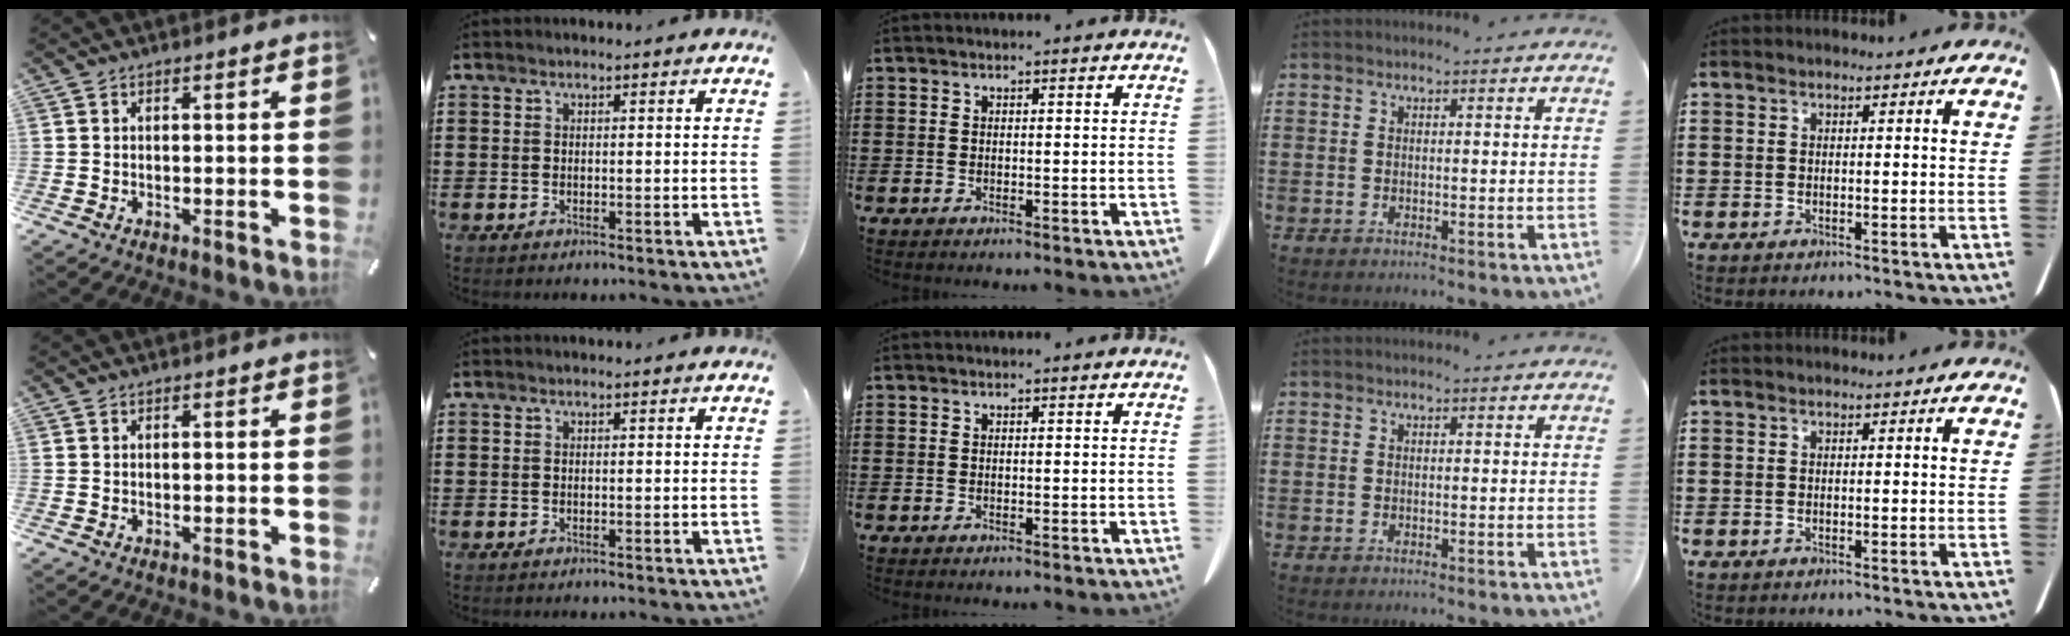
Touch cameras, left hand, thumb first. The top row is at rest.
{}